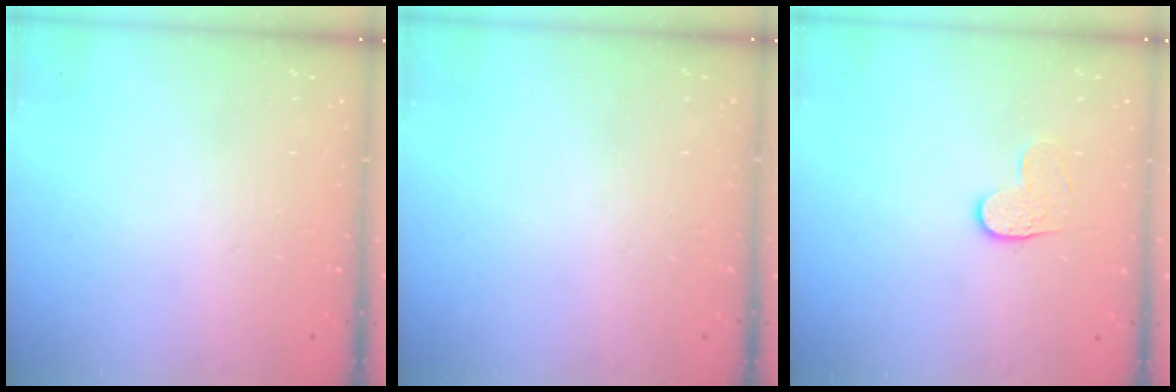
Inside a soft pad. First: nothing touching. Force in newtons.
{"total": 0.0}
{"total": 4.0, "press": 3.9, "slide": 0.4}